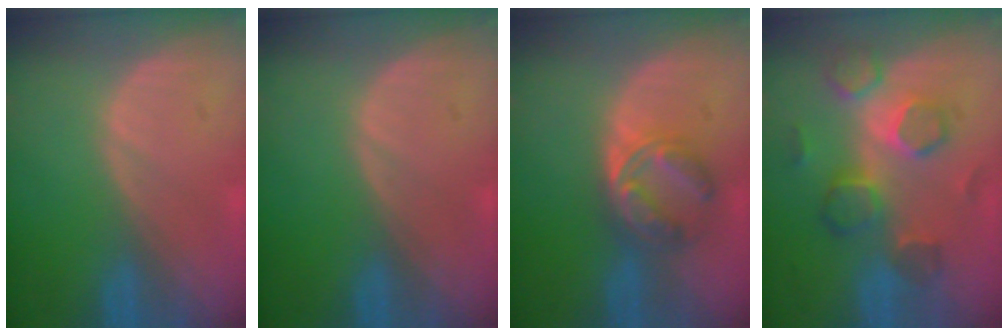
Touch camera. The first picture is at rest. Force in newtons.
{"total": 0.0}
{"total": 5.8, "press": 5.5, "slide": 1.8}
{"total": 8.0, "press": 7.8, "slide": 1.7}